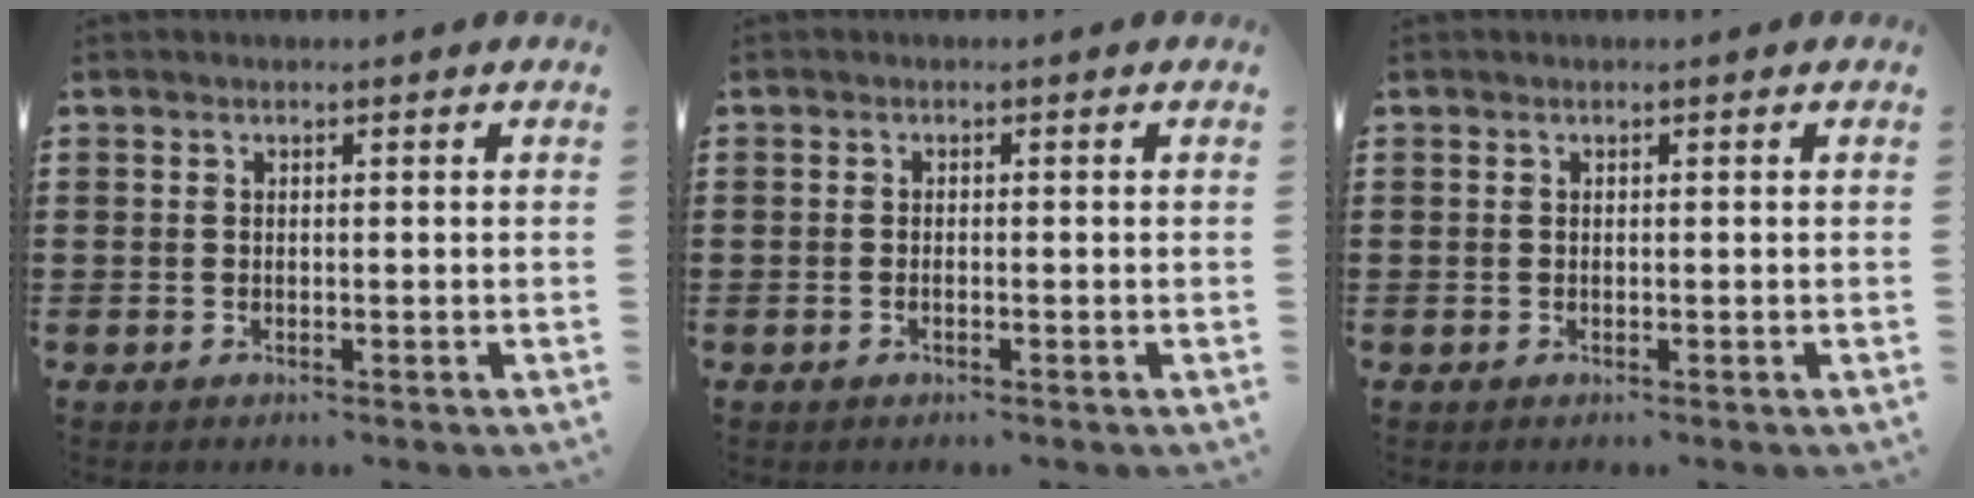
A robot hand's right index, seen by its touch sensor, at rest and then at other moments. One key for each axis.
{"total": 0.6, "fx": -0.4, "fy": 0.0, "fz": 0.4, "tx": -0.010, "ty": -0.005, "tz": -0.005}
{"total": 0.0}